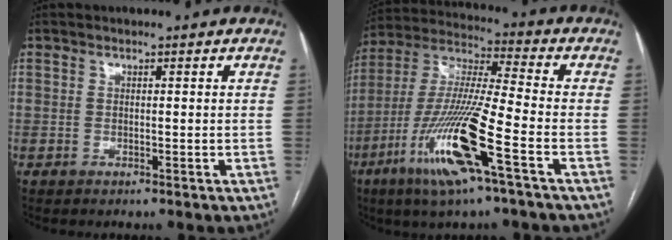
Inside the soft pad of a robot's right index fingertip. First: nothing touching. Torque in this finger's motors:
{"motor_torque": [1.42, -0.72, 0.52, 0.21]}